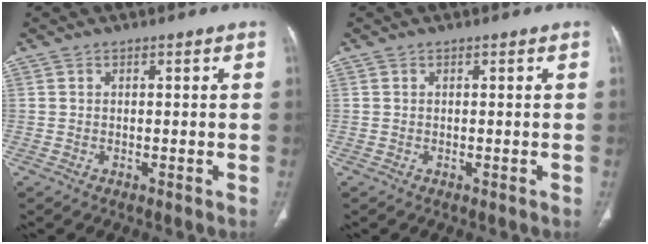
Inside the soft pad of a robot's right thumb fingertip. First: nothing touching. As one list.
[{"total": 0.0}]